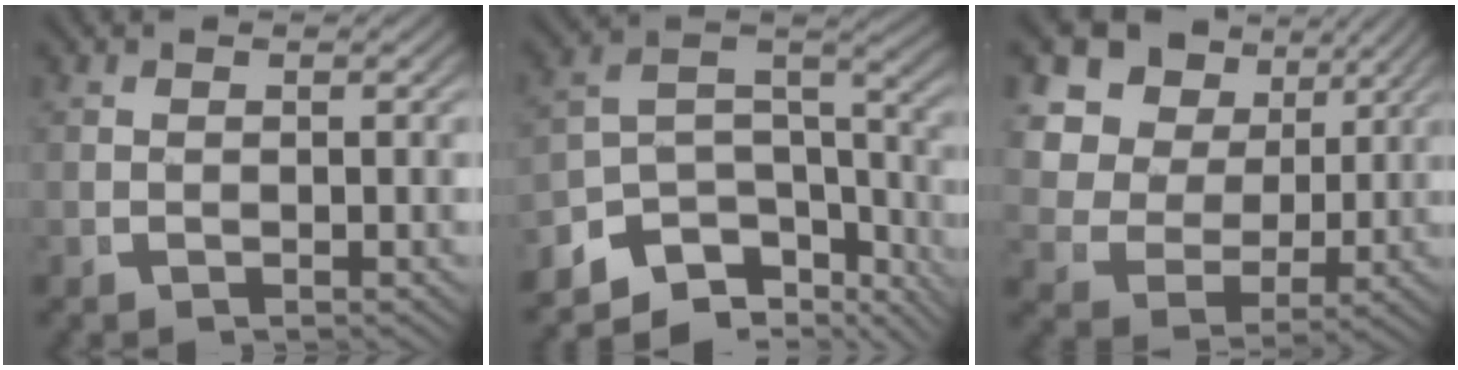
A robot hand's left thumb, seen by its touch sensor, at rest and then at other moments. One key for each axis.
{"total": 10.7, "fx": -4.0, "fy": 6.3, "fz": 7.6, "tx": -0.126, "ty": -0.012, "tz": -0.071}
{"total": 11.9, "fx": 3.0, "fy": 9.4, "fz": 6.6, "tx": -0.161, "ty": -0.027, "tz": 0.053}